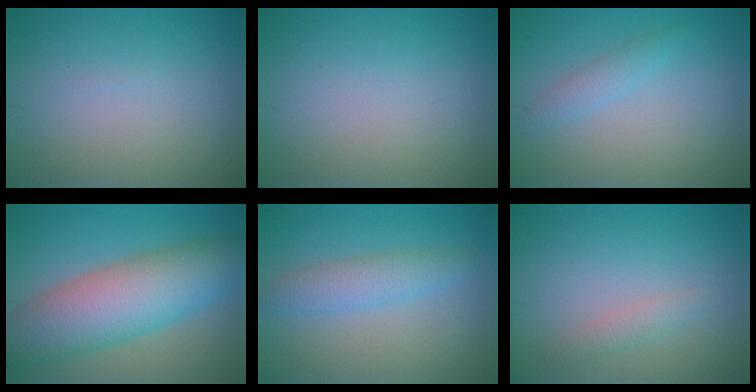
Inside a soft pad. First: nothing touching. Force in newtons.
{"total": 0.0}
{"total": 1.7, "press": 1.6, "slide": 0.0}
{"total": 9.9, "press": 9.9, "slide": 0.6}
{"total": 3.0, "press": 3.0, "slide": 0.1}
{"total": 1.2, "press": 1.2, "slide": 0.0}